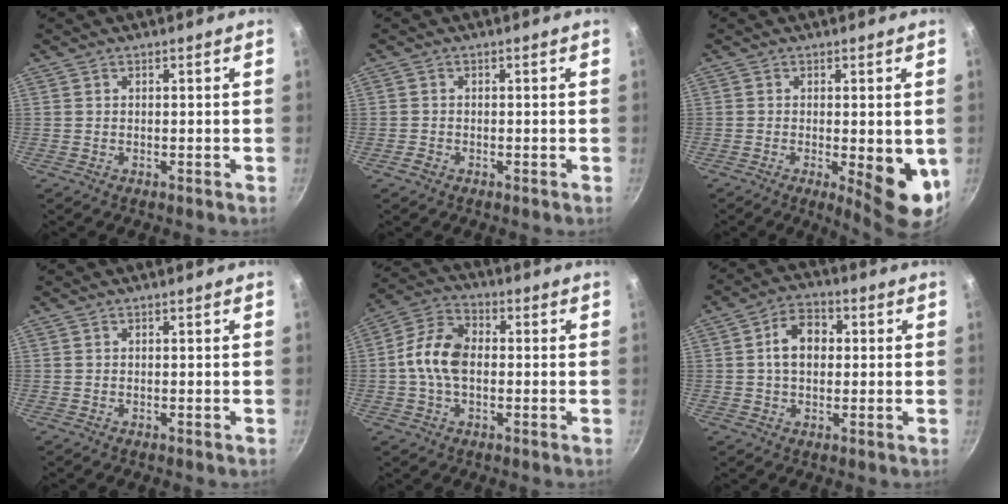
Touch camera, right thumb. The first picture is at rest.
{"total": 1.3, "force": [-0.9, 0.9, 0.4], "torque": [-0.007, 0.006, -0.016]}
{"total": 9.9, "force": [-1.9, 3.1, 9.2], "torque": [-0.104, -0.008, -0.014]}
{"total": 0.0}
{"total": 10.5, "force": [-0.4, 6.7, 8.0], "torque": [-0.141, 0.030, -0.021]}
{"total": 7.9, "force": [0.9, 5.6, 5.5], "torque": [-0.067, 0.017, 0.004]}